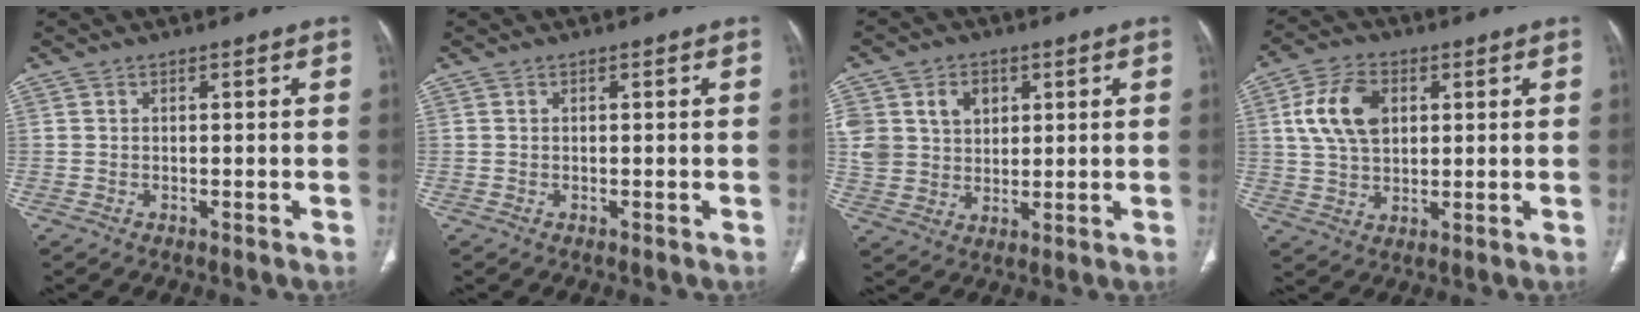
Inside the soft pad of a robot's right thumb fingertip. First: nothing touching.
{"total": 0.0}
{"total": 11.0, "force": [3.6, 8.9, 5.4], "torque": [-0.086, -0.005, 0.077]}
{"total": 10.8, "force": [2.8, 7.1, 7.6], "torque": [-0.134, 0.002, 0.053]}